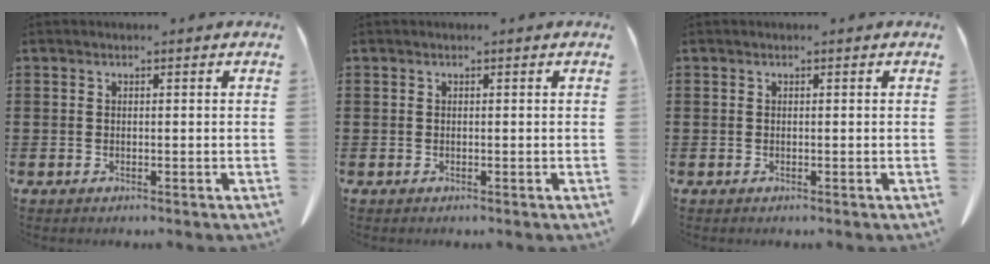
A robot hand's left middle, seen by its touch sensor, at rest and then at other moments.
{"total": 0.0}
{"total": 0.0}